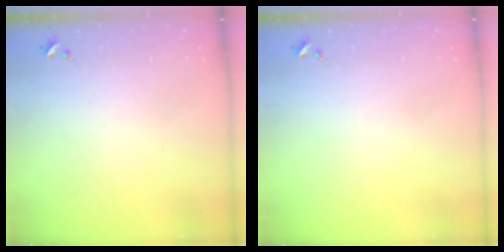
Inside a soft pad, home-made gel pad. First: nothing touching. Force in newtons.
{"total": 0.0}